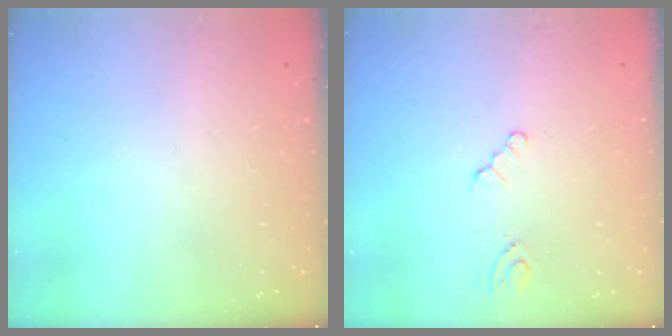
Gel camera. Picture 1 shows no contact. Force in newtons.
{"total": 2.1, "press": 2.1, "slide": 0.3}